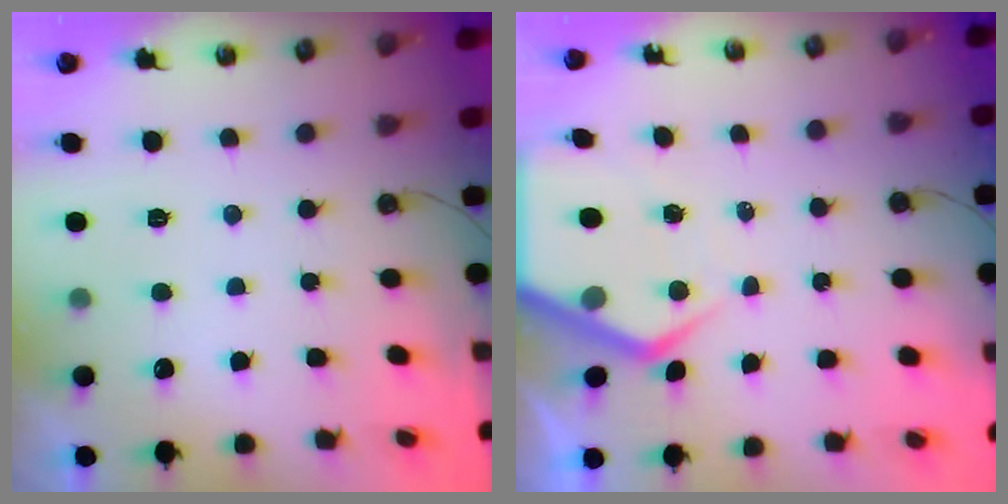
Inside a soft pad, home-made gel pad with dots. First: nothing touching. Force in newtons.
{"total": 7.1, "press": 7.1, "slide": 0.7}